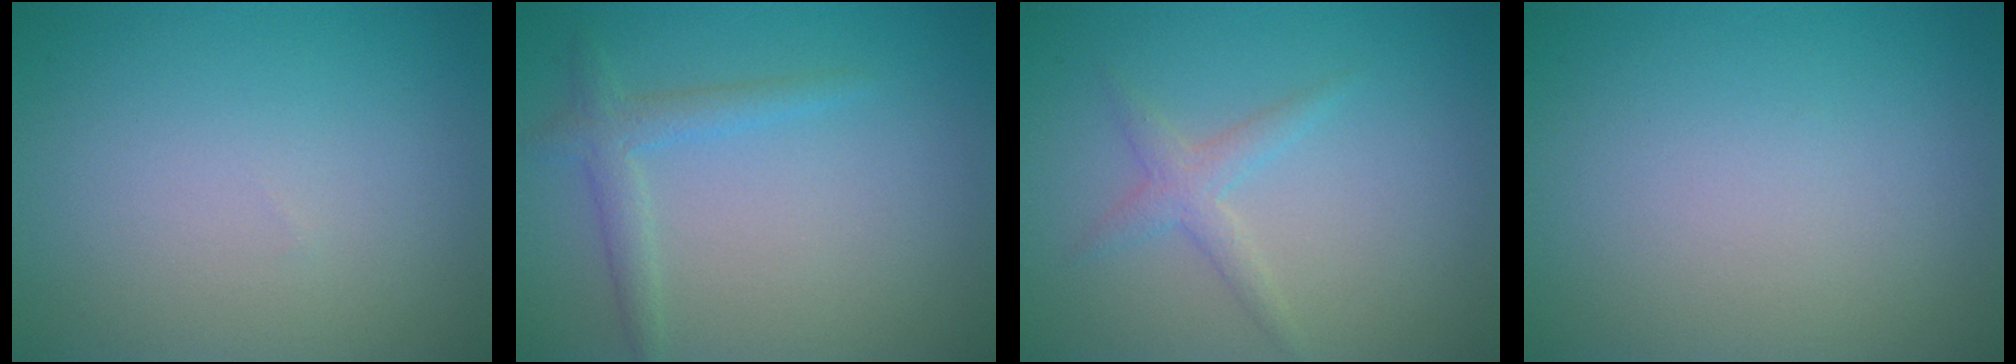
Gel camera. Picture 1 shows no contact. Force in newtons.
{"total": 2.1, "press": 2.1, "slide": 0.1}
{"total": 1.9, "press": 1.9, "slide": 0.0}
{"total": 0.0}